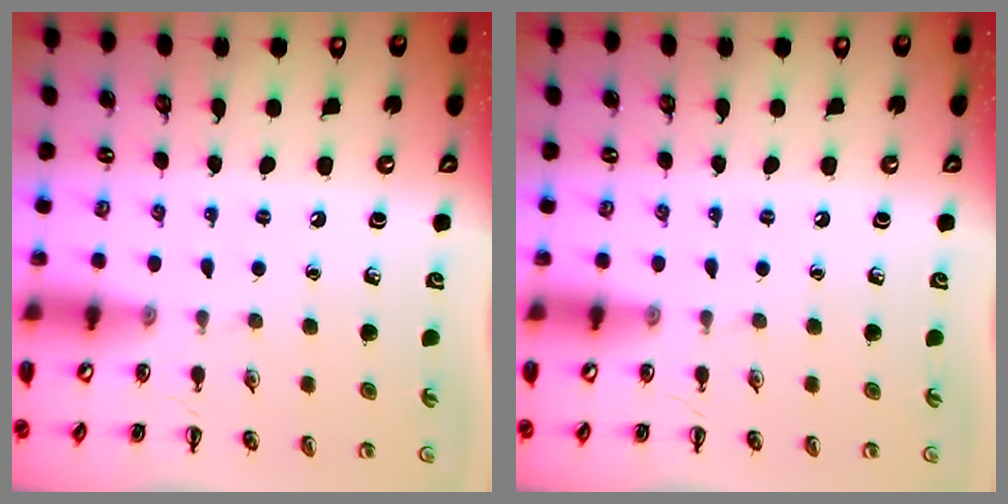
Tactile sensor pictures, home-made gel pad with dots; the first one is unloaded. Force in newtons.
{"total": 0.0}